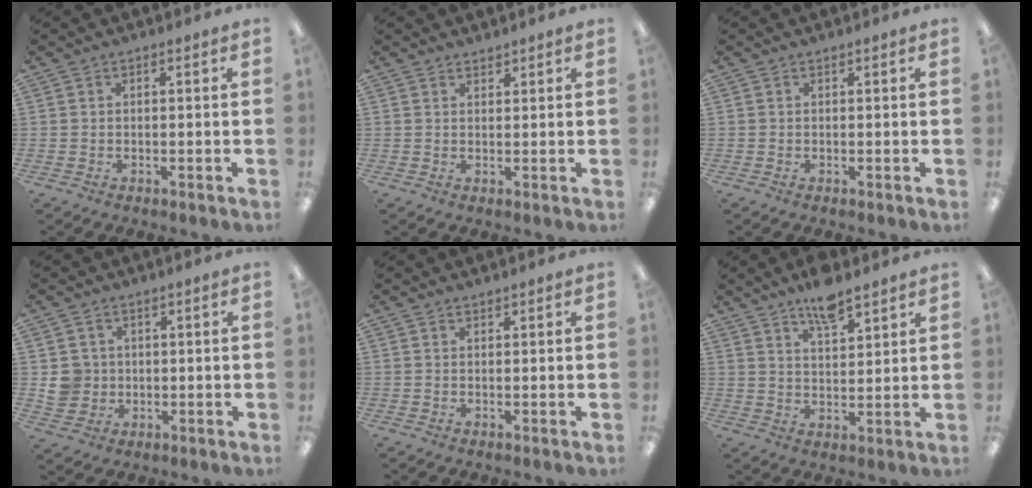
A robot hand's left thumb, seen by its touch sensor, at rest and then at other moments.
{"total": 1.4, "force": [1.4, 0.3, -0.1], "torque": [0.001, -0.003, 0.027]}
{"total": 0.0}
{"total": 5.4, "force": [1.1, 5.2, 1.0], "torque": [-0.016, 0.009, 0.022]}
{"total": 0.7, "force": [0.7, 0.1, 0.0], "torque": [0.000, 0.000, 0.013]}
{"total": 7.7, "force": [6.1, 2.4, 4.1], "torque": [-0.062, -0.036, 0.104]}